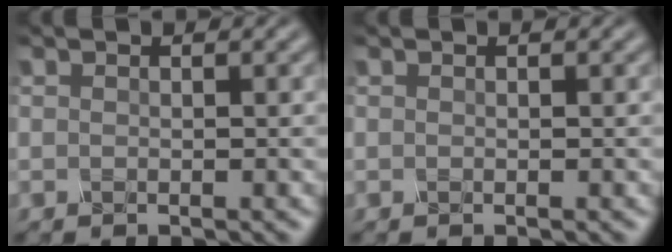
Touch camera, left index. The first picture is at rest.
{"total": 0.0}